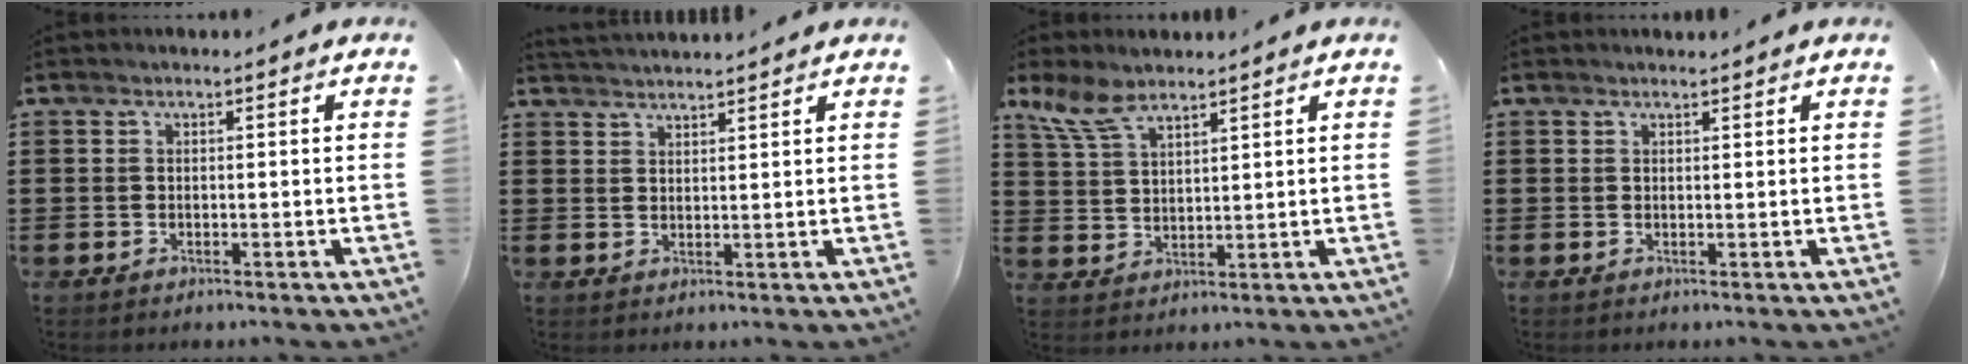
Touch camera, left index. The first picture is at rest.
{"total": 2.2, "force": [2.1, -0.4, 0.1], "torque": [-0.008, -0.003, 0.041]}
{"total": 6.7, "force": [5.2, 2.2, 3.7], "torque": [-0.089, -0.009, 0.097]}
{"total": 0.7, "force": [0.7, 0.0, 0.2], "torque": [-0.006, -0.001, 0.014]}